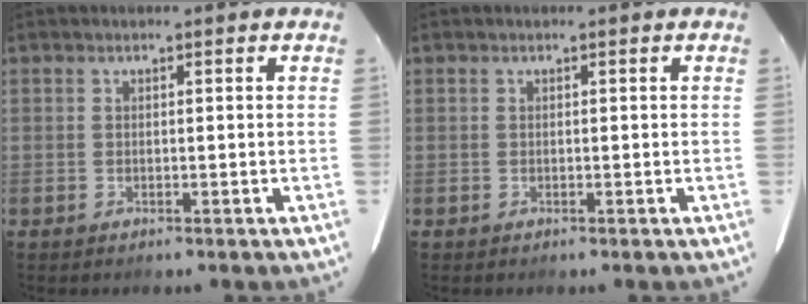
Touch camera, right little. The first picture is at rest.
{"total": 0.0}